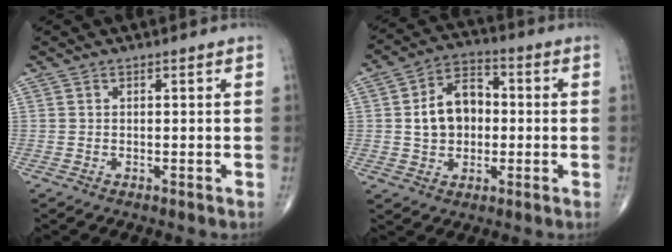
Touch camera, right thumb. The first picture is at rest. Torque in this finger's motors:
{"motor_torque": [1.39, 1.30, 0.93, 0.10, 0.05]}